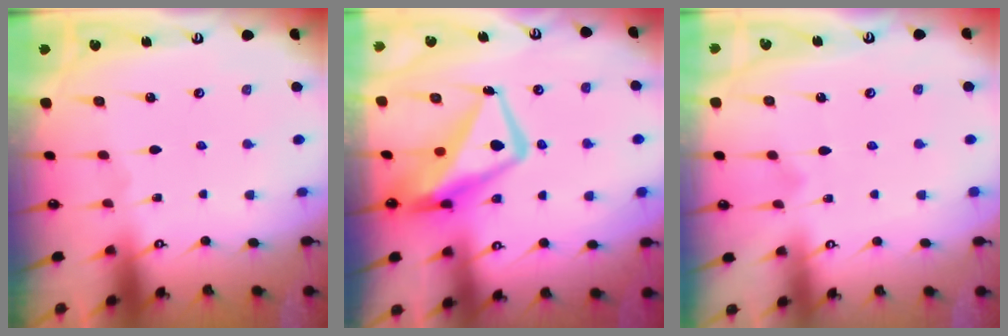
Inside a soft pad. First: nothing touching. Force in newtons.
{"total": 14.1, "press": 14.0, "slide": 1.7}
{"total": 7.1, "press": 7.1, "slide": 0.3}